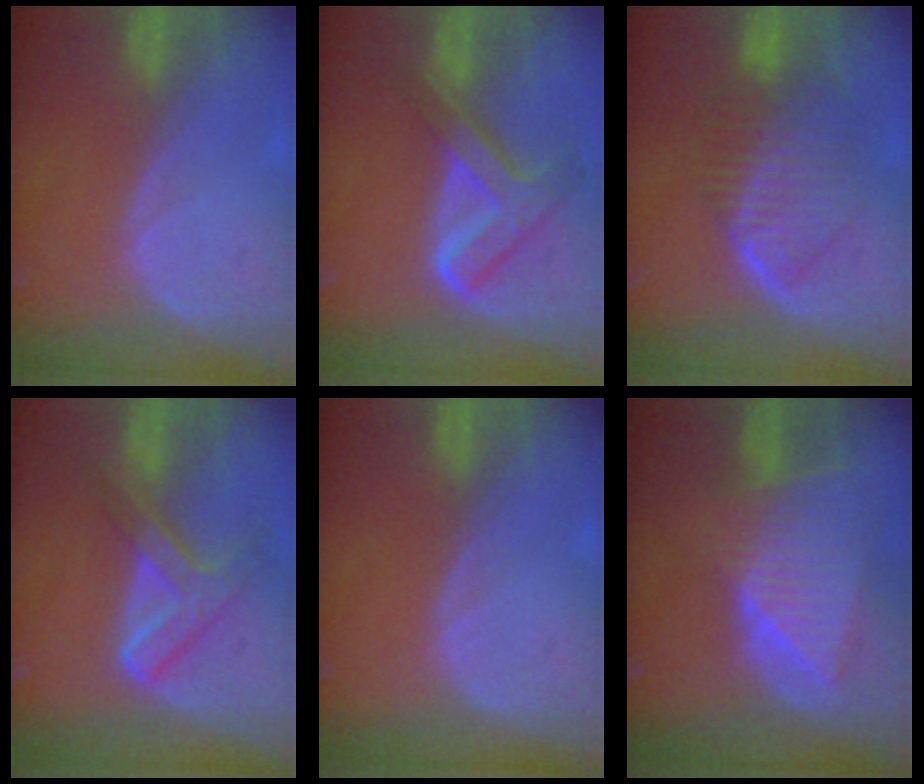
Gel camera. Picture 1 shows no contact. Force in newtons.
{"total": 7.7, "press": 6.5, "slide": 4.1}
{"total": 7.8, "press": 7.8, "slide": 0.3}
{"total": 7.2, "press": 6.0, "slide": 4.0}
{"total": 0.0}
{"total": 8.9, "press": 7.8, "slide": 4.2}